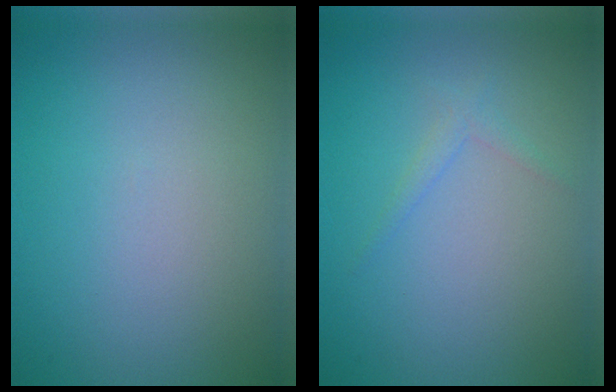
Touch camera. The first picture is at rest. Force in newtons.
{"total": 1.0, "press": 1.0, "slide": 0.1}